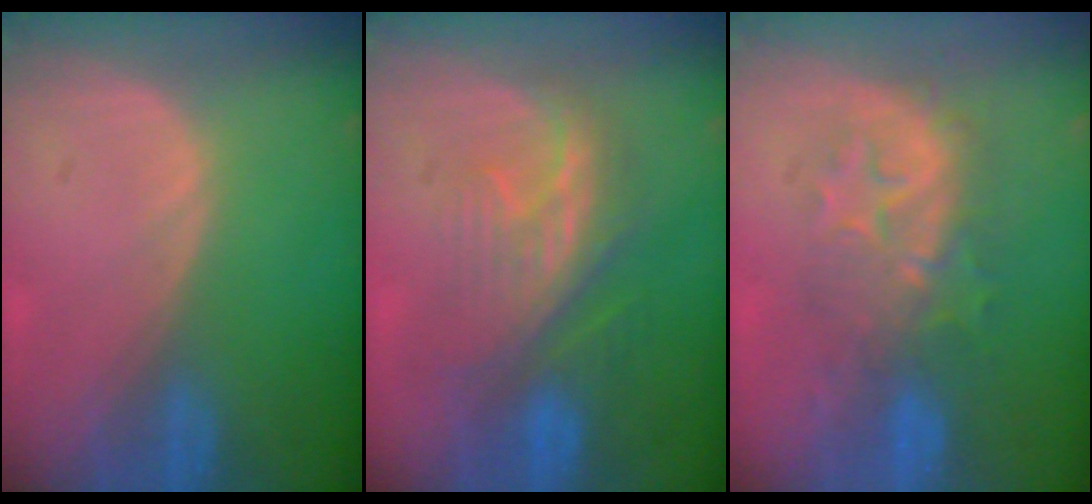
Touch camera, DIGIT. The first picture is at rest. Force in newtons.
{"total": 8.4, "press": 8.1, "slide": 1.9}
{"total": 8.2, "press": 8.2, "slide": 0.9}